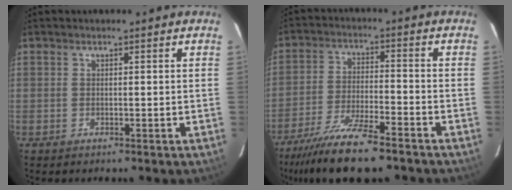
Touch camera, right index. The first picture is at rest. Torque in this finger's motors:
{"motor_torque": [1.02, -1.12, 0.54, 0.18]}